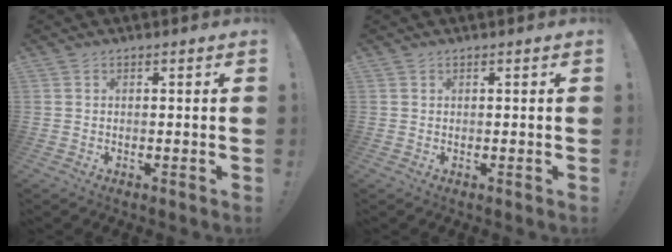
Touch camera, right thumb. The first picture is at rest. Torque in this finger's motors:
{"motor_torque": [-0.28, 0.13, 0.02, 0.06, -0.08]}